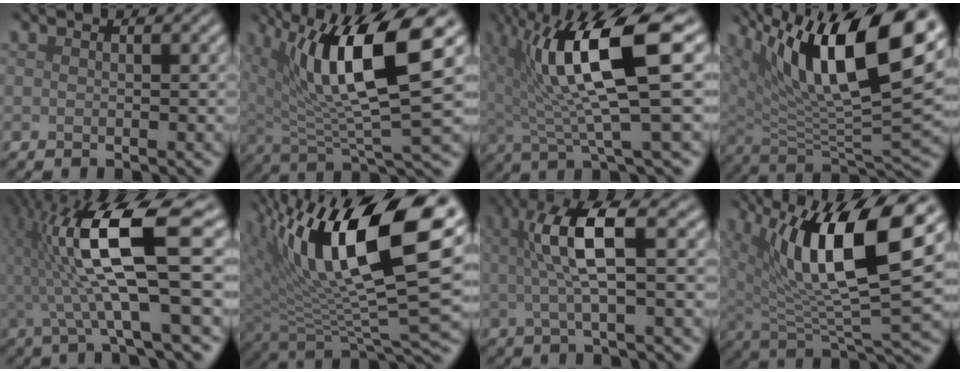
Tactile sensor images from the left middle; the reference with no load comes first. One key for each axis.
{"total": 11.2, "fx": 4.1, "fy": 2.8, "fz": 10.0, "tx": -0.166, "ty": 0.002, "tz": 0.078}
{"total": 11.1, "fx": 3.0, "fy": 2.7, "fz": 10.3, "tx": -0.170, "ty": 0.005, "tz": 0.055}
{"total": 15.7, "fx": 7.7, "fy": 5.4, "fz": 12.5, "tx": -0.209, "ty": 0.007, "tz": 0.138}
{"total": 11.5, "fx": 1.0, "fy": 2.7, "fz": 11.2, "tx": -0.204, "ty": 0.015, "tz": 0.019}
{"total": 16.7, "fx": 7.1, "fy": 6.5, "fz": 13.7, "tx": -0.240, "ty": 0.015, "tz": 0.126}
{"total": 6.3, "fx": 1.1, "fy": 1.4, "fz": 6.1, "tx": -0.113, "ty": 0.010, "tz": 0.020}
{"total": 12.4, "fx": 4.7, "fy": 3.4, "fz": 10.9, "tx": -0.186, "ty": 0.002, "tz": 0.088}